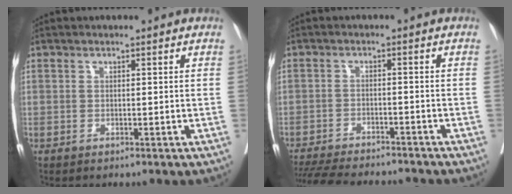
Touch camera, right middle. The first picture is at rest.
{"total": 16.4, "force": [-14.9, 2.4, 6.4], "torque": [-0.148, -0.029, -0.213]}